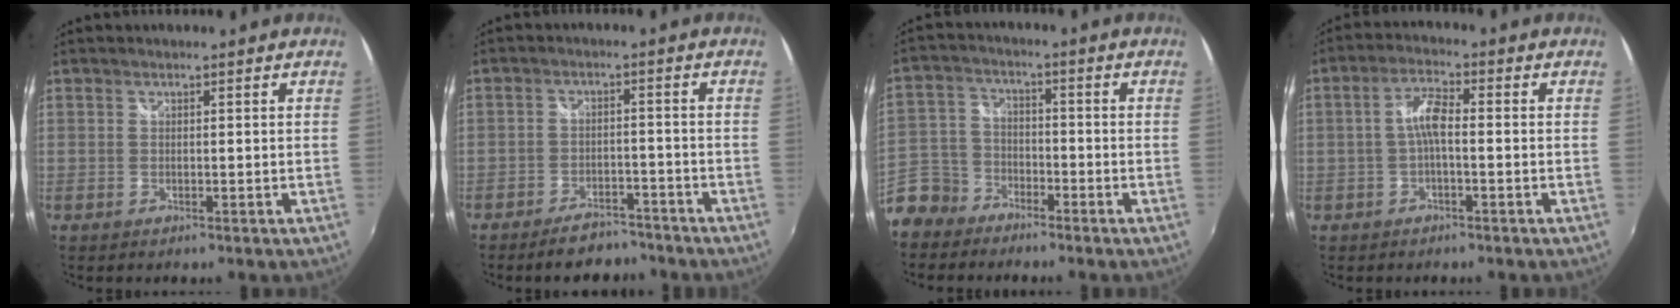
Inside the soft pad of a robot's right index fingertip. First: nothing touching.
{"total": 7.6, "force": [-6.4, 3.2, 2.4], "torque": [-0.062, 0.014, -0.088]}
{"total": 9.9, "force": [-6.9, 6.7, 2.3], "torque": [-0.073, 0.016, -0.140]}
{"total": 4.4, "force": [-0.9, 1.1, 4.2], "torque": [-0.086, 0.013, -0.018]}